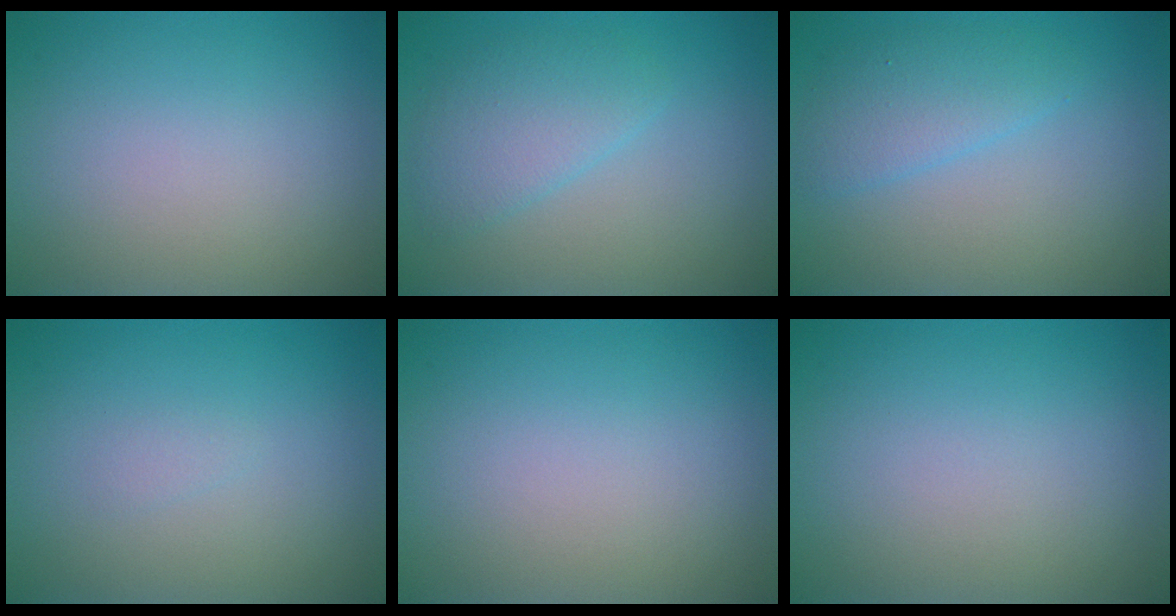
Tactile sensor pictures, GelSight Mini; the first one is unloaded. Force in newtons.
{"total": 3.1, "press": 3.1, "slide": 0.1}
{"total": 2.8, "press": 2.8, "slide": 0.2}
{"total": 0.5, "press": 0.5, "slide": 0.1}
{"total": 0.0}
{"total": 0.0}